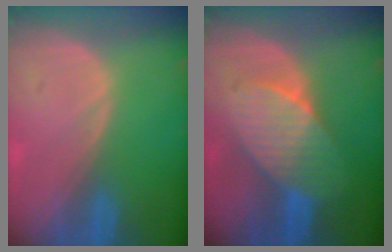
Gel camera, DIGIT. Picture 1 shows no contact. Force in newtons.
{"total": 7.3, "press": 7.2, "slide": 1.3}